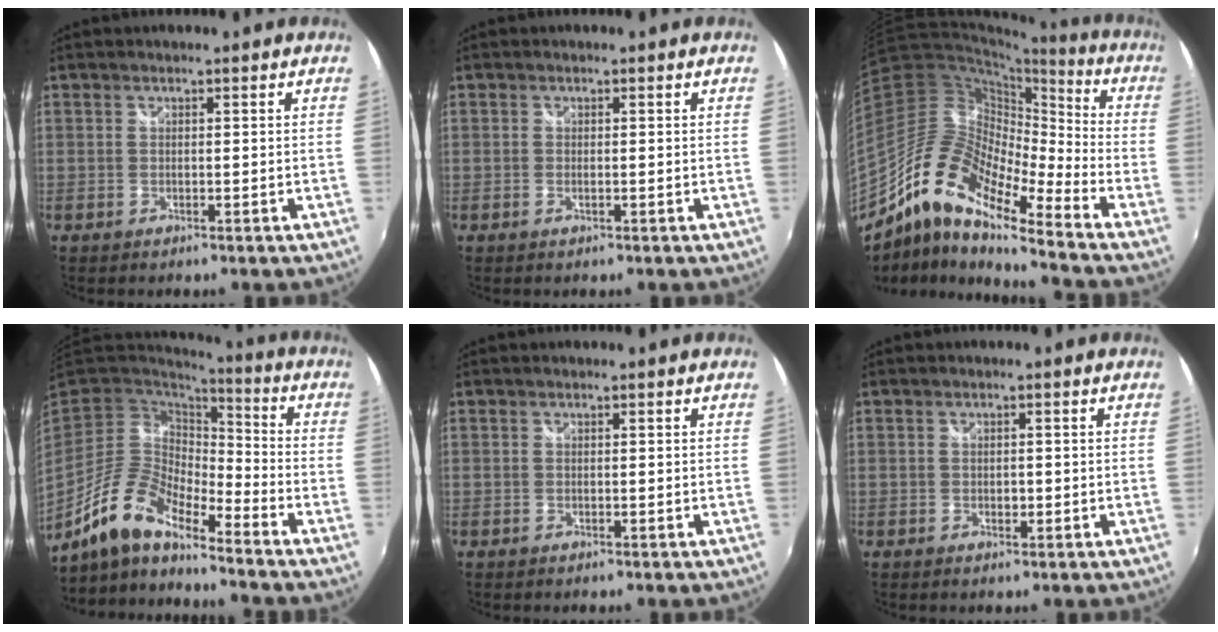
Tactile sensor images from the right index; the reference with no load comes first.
{"total": 0.6, "force": [-0.2, 0.2, 0.6], "torque": [-0.012, -0.001, -0.005]}
{"total": 15.0, "force": [-10.2, 3.7, 10.3], "torque": [-0.167, 0.006, -0.212]}
{"total": 12.2, "force": [-9.5, 3.2, 7.1], "torque": [-0.135, 0.001, -0.187]}
{"total": 0.0}
{"total": 1.2, "force": [-0.2, 0.8, 0.8], "torque": [-0.013, 0.001, -0.005]}